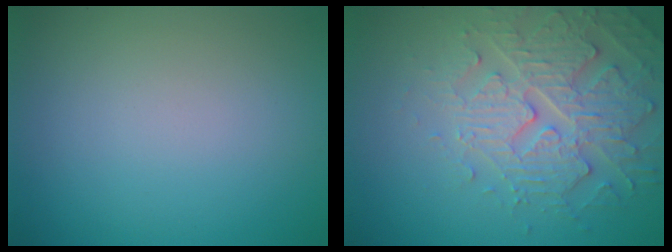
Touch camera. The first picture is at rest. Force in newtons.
{"total": 4.7, "press": 4.3, "slide": 1.9}